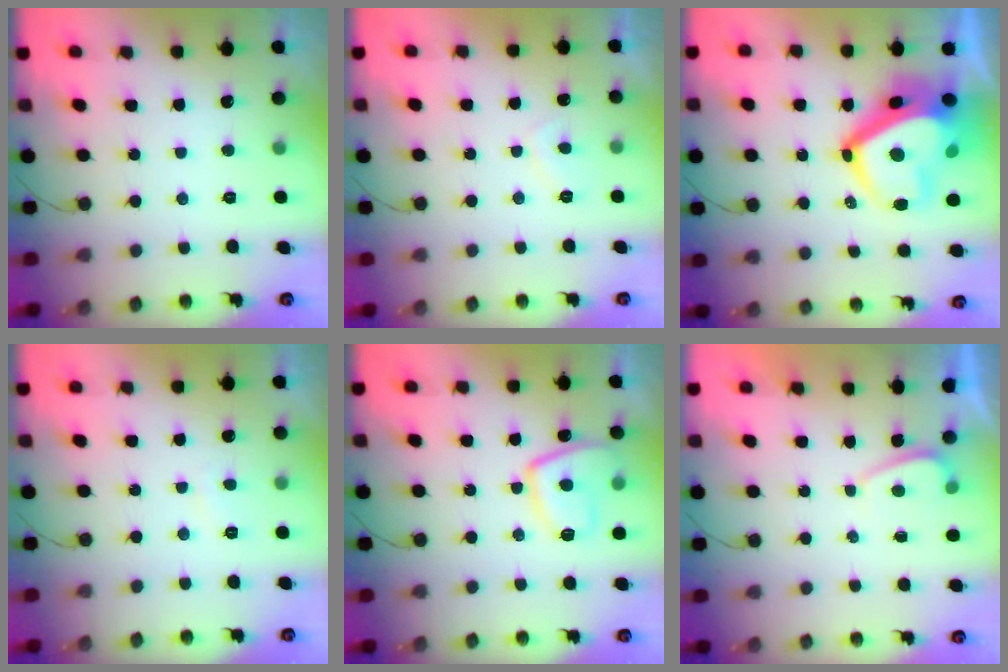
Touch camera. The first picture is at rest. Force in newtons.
{"total": 2.9, "press": 2.8, "slide": 0.8}
{"total": 20.2, "press": 20.1, "slide": 2.2}
{"total": 1.3, "press": 1.2, "slide": 0.5}
{"total": 9.8, "press": 9.7, "slide": 1.1}
{"total": 0.6, "press": 0.4, "slide": 0.5}